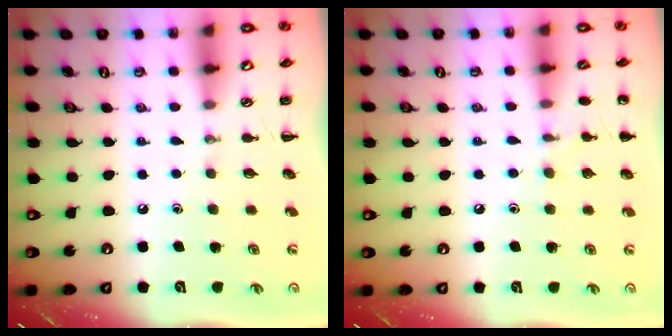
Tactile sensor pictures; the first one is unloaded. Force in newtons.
{"total": 6.6, "press": 6.3, "slide": 2.0}